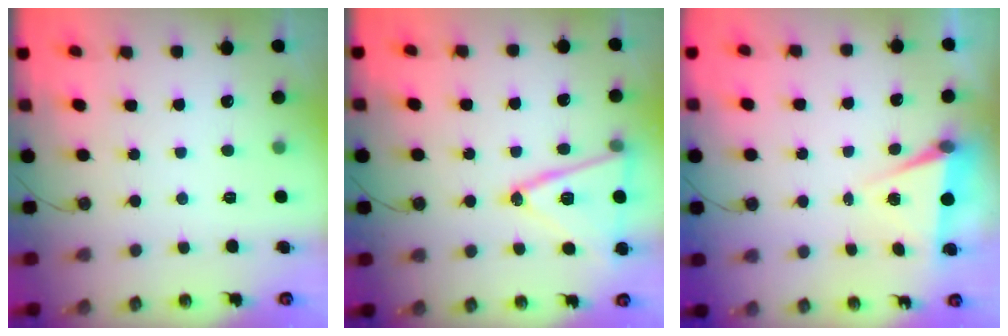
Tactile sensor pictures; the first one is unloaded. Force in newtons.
{"total": 16.6, "press": 16.3, "slide": 3.3}
{"total": 5.8, "press": 3.7, "slide": 4.5}